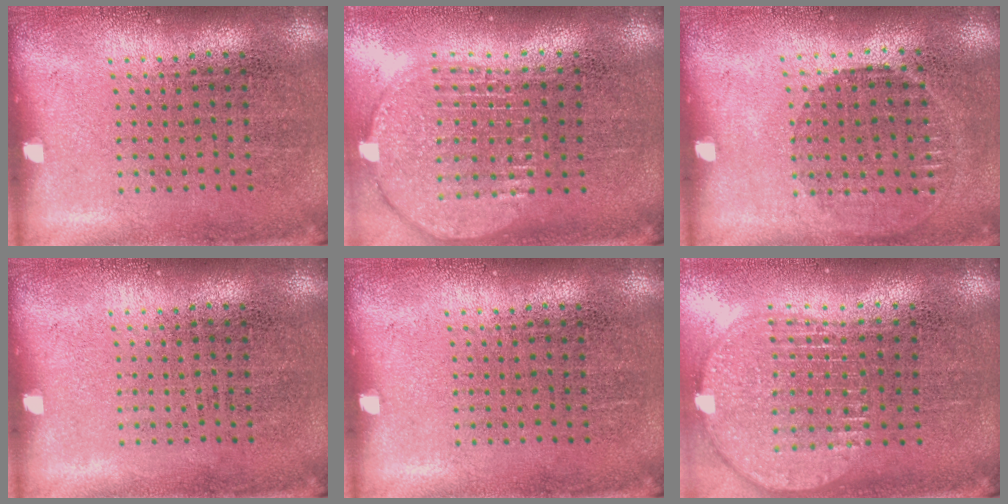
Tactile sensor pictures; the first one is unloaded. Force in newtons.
{"total": 2.0, "press": 1.7, "slide": 1.1}
{"total": 0.9, "press": 0.8, "slide": 0.3}
{"total": 0.0}
{"total": 0.0}
{"total": 1.9, "press": 1.6, "slide": 1.0}